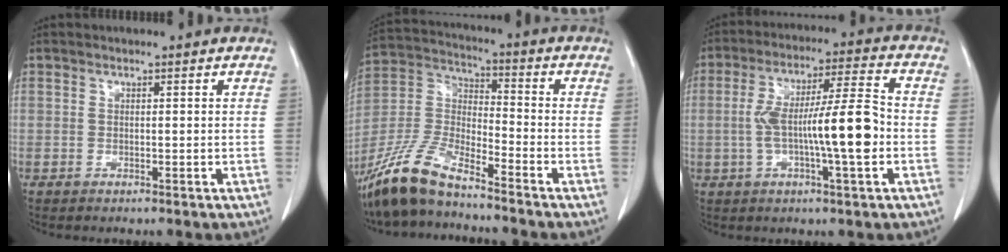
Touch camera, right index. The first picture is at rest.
{"total": 12.1, "force": [-9.9, 2.1, 6.6], "torque": [-0.151, -0.006, -0.197]}
{"total": 12.6, "force": [-2.0, 0.9, 12.4], "torque": [-0.220, 0.013, -0.034]}